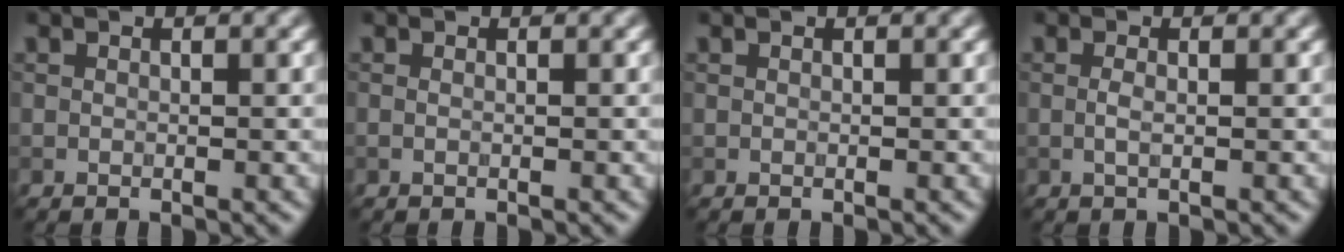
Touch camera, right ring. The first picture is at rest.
{"total": 0.0}
{"total": 0.0}
{"total": 0.9, "force": [-0.2, 0.2, 0.9], "torque": [-0.020, -0.003, -0.005]}